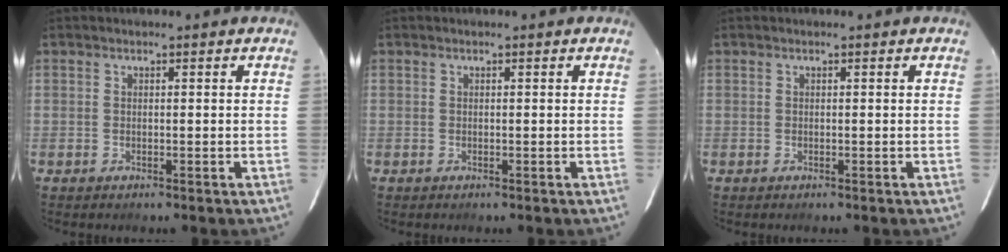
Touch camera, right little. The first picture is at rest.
{"total": 0.0}
{"total": 0.0}